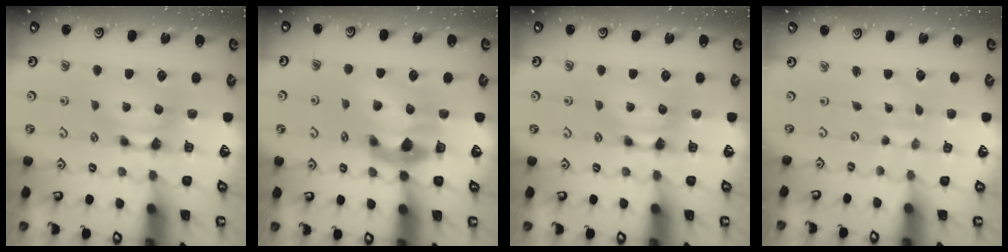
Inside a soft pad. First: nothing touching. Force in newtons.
{"total": 5.5, "press": 5.2, "slide": 1.9}
{"total": 0.0}
{"total": 6.3, "press": 6.3, "slide": 0.3}